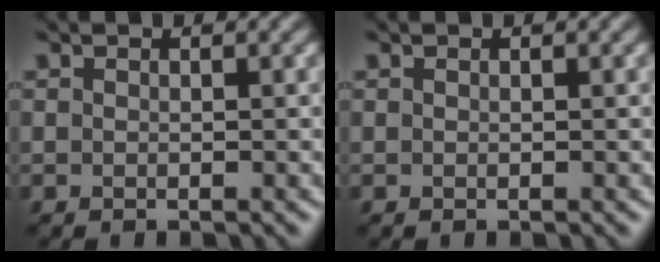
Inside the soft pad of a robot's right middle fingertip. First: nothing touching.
{"total": 0.0}